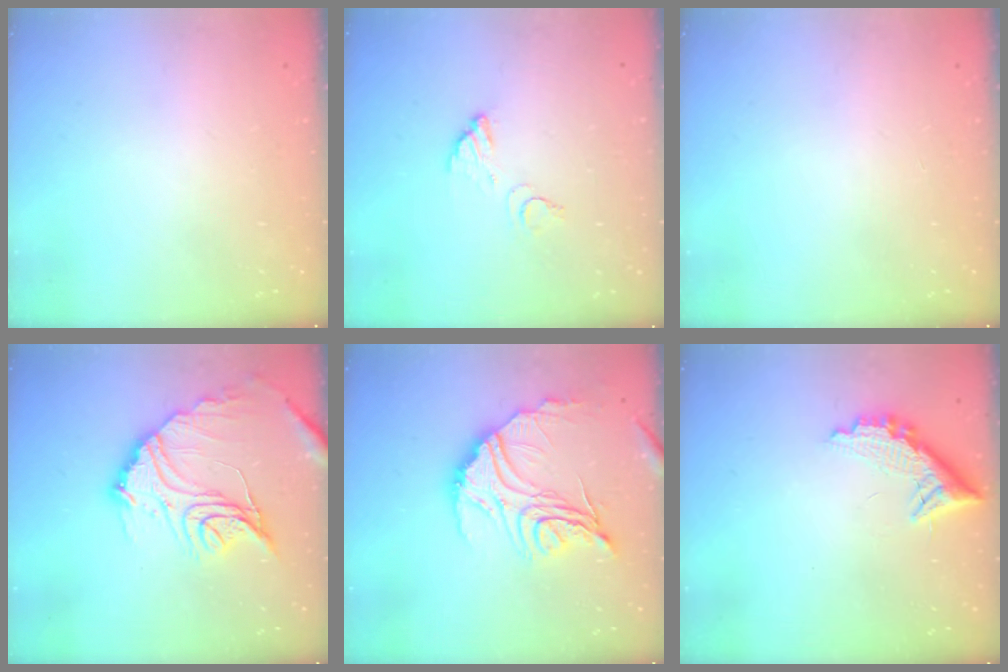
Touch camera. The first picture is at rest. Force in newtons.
{"total": 3.9, "press": 3.9, "slide": 0.3}
{"total": 0.0}
{"total": 19.4, "press": 19.3, "slide": 1.8}
{"total": 20.5, "press": 20.5, "slide": 1.3}
{"total": 10.9, "press": 10.9, "slide": 0.4}